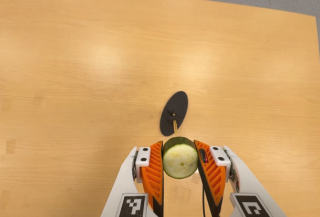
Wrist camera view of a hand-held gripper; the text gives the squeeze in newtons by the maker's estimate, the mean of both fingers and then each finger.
{"total": 11.9, "left": 10.5, "right": 13.2}